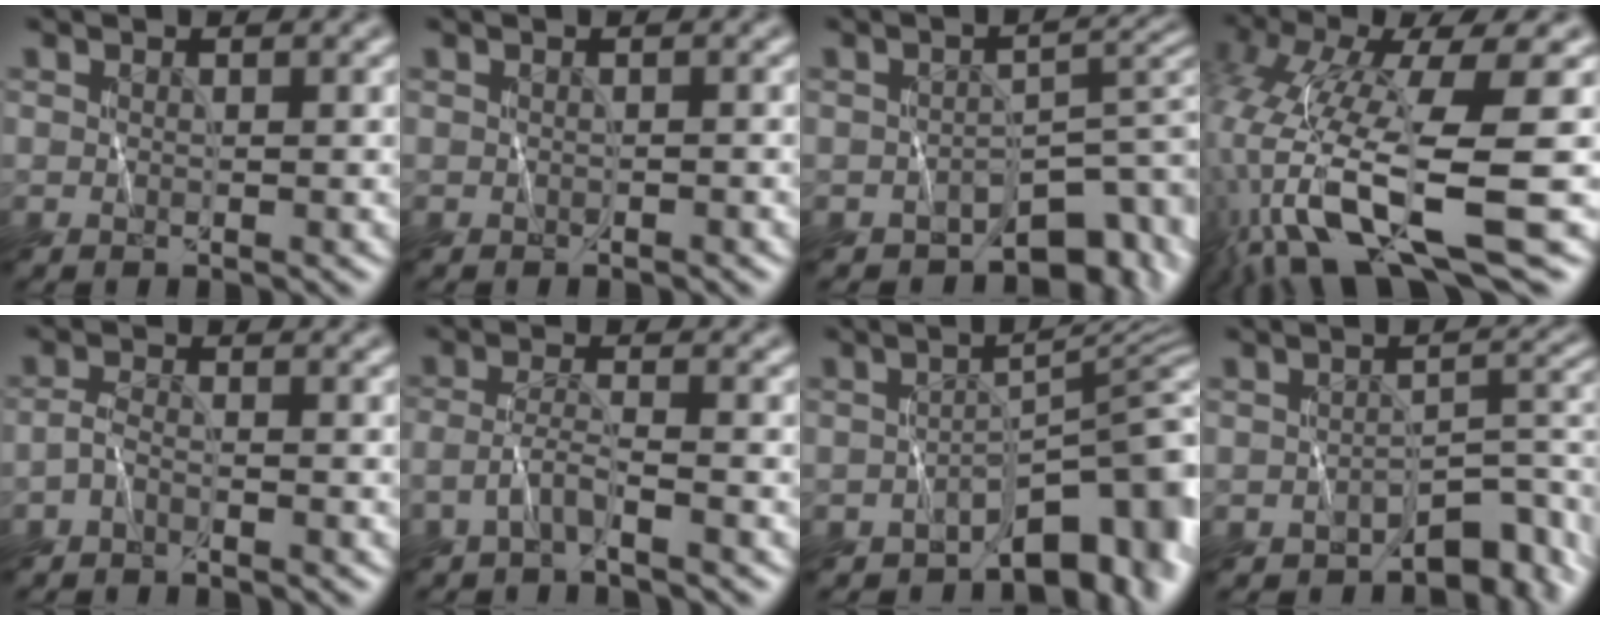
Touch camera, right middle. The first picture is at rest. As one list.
[{"total": 0.7, "force": [-0.3, -0.5, -0.5], "torque": [0.007, 0.001, -0.005]}, {"total": 5.3, "force": [-3.5, 2.6, 3.0], "torque": [-0.024, 0.002, -0.052]}, {"total": 13.4, "force": [-4.9, 3.0, 12.1], "torque": [-0.268, -0.014, -0.074]}, {"total": 1.3, "force": [-1.3, -0.4, 0.1], "torque": [-0.010, 0.003, -0.029]}, {"total": 1.9, "force": [-1.6, -0.5, 0.9], "torque": [-0.025, 0.006, -0.038]}, {"total": 6.5, "force": [-4.5, 2.1, 4.3], "torque": [-0.037, 0.010, -0.073]}, {"total": 5.1, "force": [-3.8, 2.1, 2.6], "torque": [-0.014, 0.004, -0.060]}]